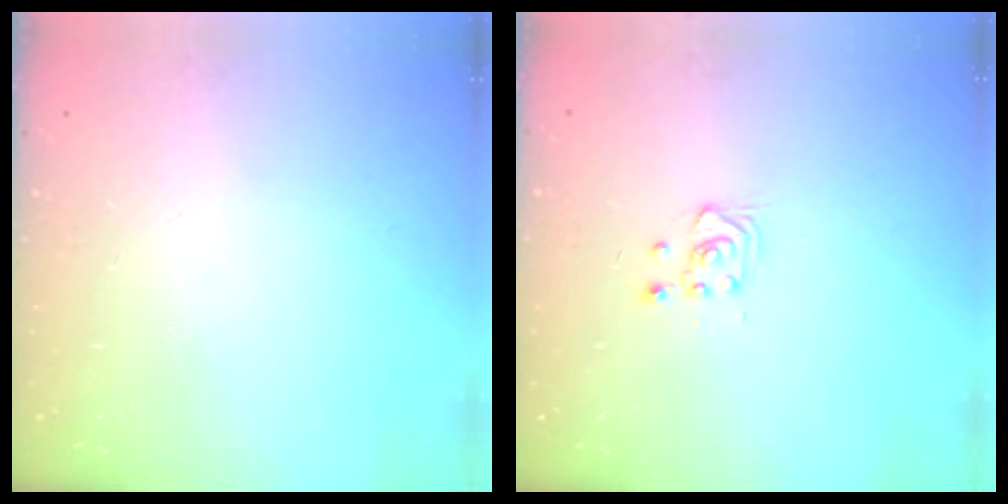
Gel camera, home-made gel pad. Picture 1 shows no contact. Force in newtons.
{"total": 2.8, "press": 2.7, "slide": 0.7}